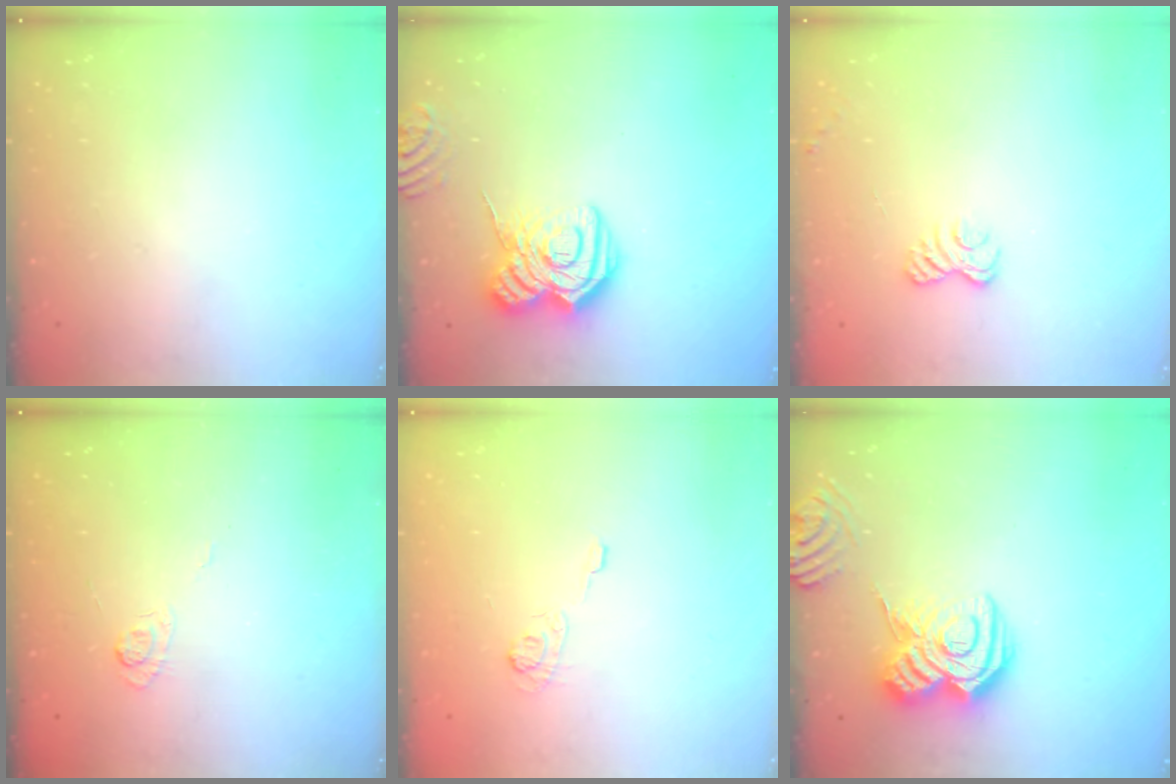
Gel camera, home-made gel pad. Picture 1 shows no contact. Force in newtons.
{"total": 14.9, "press": 14.8, "slide": 1.4}
{"total": 2.8, "press": 2.5, "slide": 1.3}
{"total": 3.0, "press": 2.5, "slide": 1.7}
{"total": 3.1, "press": 2.6, "slide": 1.7}
{"total": 14.7, "press": 14.6, "slide": 1.4}